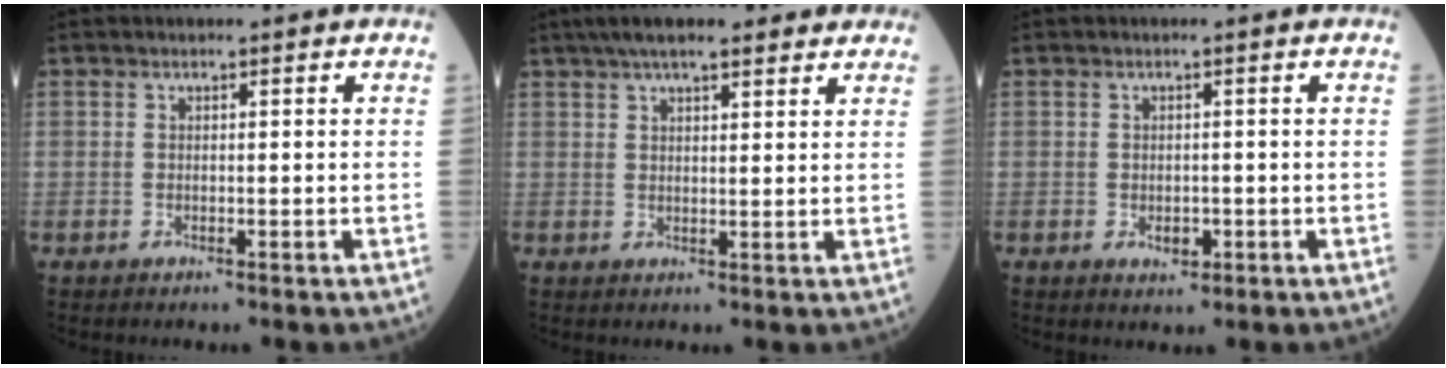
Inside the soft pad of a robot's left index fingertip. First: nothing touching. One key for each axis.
{"total": 11.9, "fx": 9.3, "fy": 2.8, "fz": 6.8, "tx": -0.103, "ty": 0.043, "tz": 0.135}
{"total": 1.7, "fx": -0.5, "fy": 1.2, "fz": 1.2, "tx": -0.021, "ty": 0.000, "tz": -0.002}